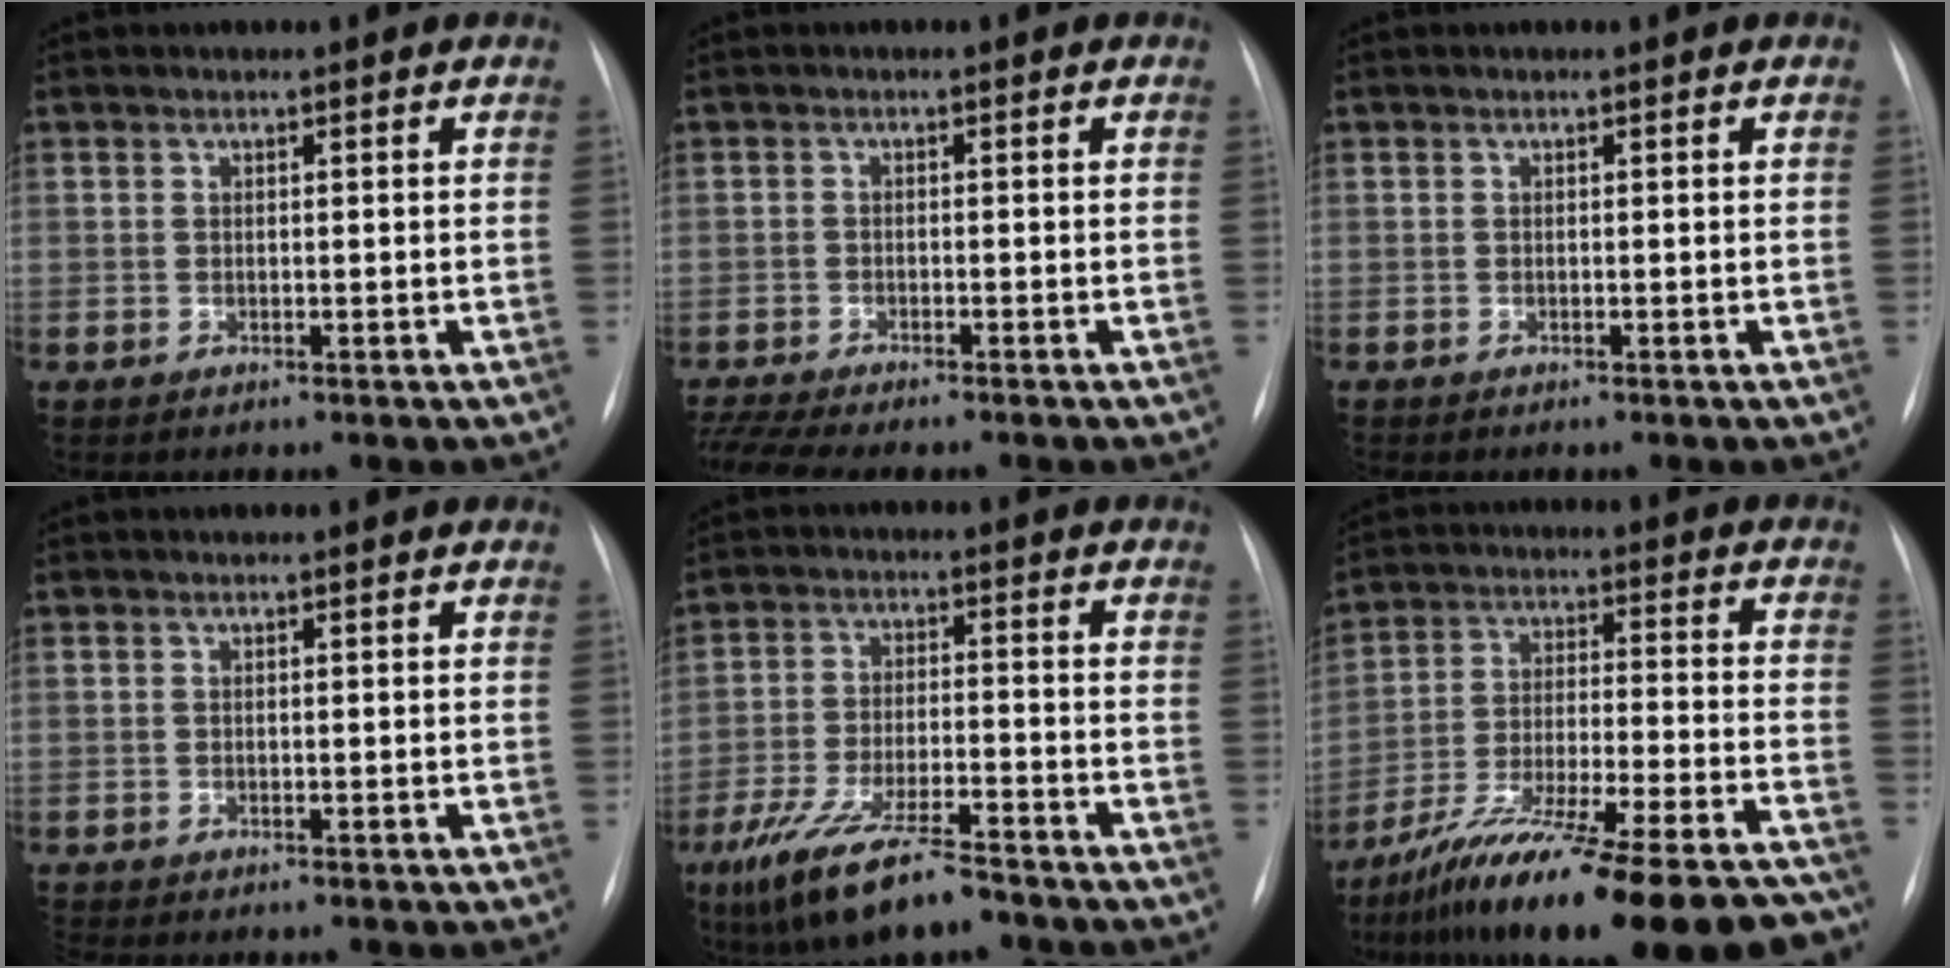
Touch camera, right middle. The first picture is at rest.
{"total": 7.7, "force": [-6.8, 0.6, 3.6], "torque": [-0.067, -0.007, -0.106]}
{"total": 0.0}
{"total": 0.8, "force": [-0.8, -0.2, 0.0], "torque": [0.005, -0.002, -0.010]}
{"total": 12.0, "force": [-8.7, 2.4, 8.0], "torque": [-0.158, -0.025, -0.152]}
{"total": 25.8, "force": [-21.2, 2.4, 14.4], "torque": [-0.182, -0.017, -0.327]}